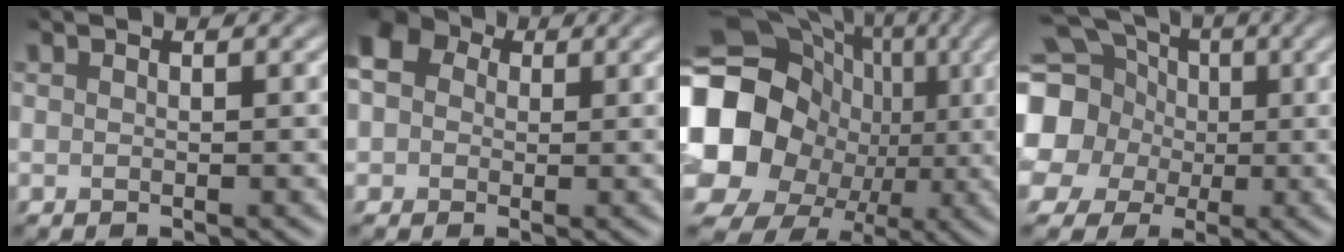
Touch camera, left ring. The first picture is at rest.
{"total": 5.4, "force": [1.7, 4.4, 2.6], "torque": [-0.074, 0.017, 0.016]}
{"total": 18.5, "force": [-2.6, 16.6, 7.9], "torque": [-0.157, -0.005, -0.078]}
{"total": 14.3, "force": [2.1, 12.6, 6.3], "torque": [-0.184, 0.024, 0.006]}